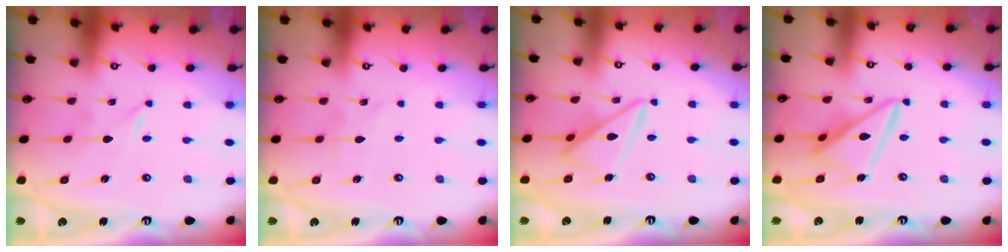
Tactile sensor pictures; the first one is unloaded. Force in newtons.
{"total": 2.3, "press": 2.3, "slide": 0.3}
{"total": 12.7, "press": 12.6, "slide": 1.2}
{"total": 14.4, "press": 14.4, "slide": 1.4}